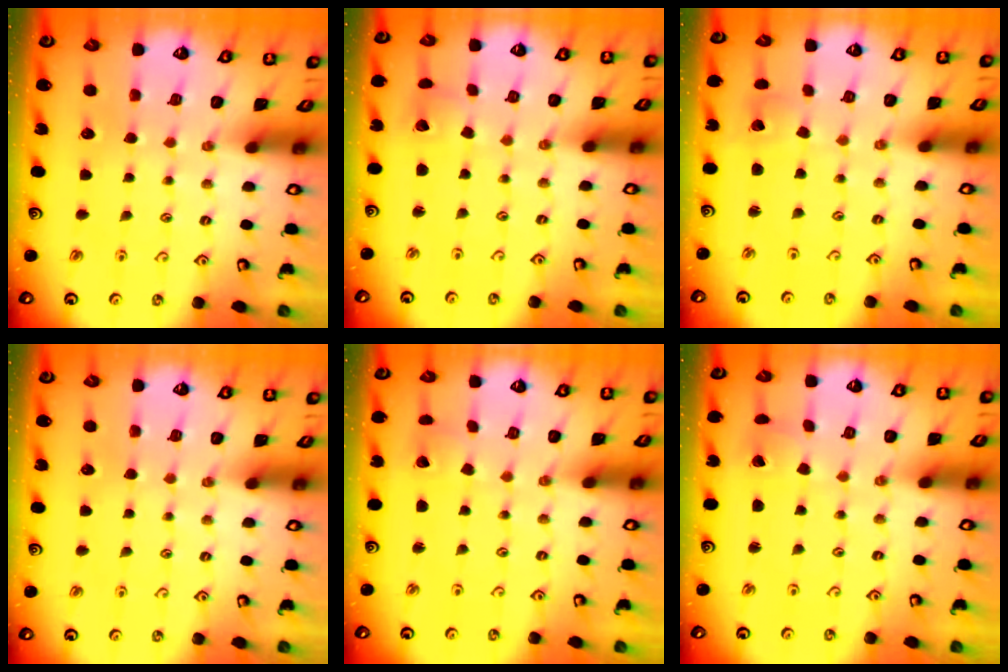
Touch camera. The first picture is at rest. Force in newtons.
{"total": 2.7, "press": 2.7, "slide": 0.2}
{"total": 1.5, "press": 1.5, "slide": 0.2}
{"total": 0.0}
{"total": 2.1, "press": 2.1, "slide": 0.2}
{"total": 1.8, "press": 1.8, "slide": 0.1}